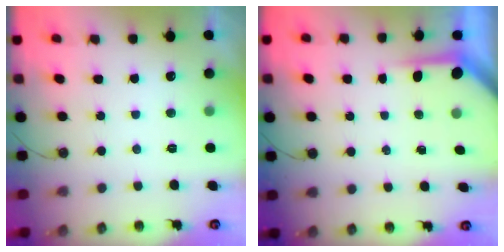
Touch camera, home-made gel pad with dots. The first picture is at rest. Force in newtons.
{"total": 4.0, "press": 4.0, "slide": 0.3}